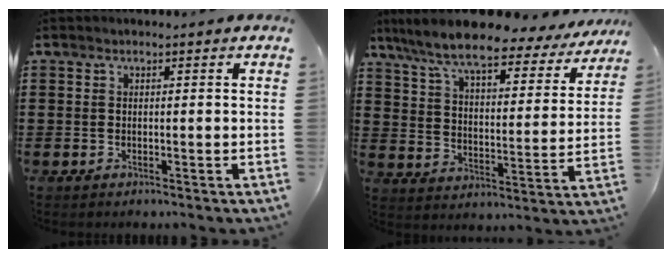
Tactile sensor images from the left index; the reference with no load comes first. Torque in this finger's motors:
{"motor_torque": [1.07, -1.07, 1.05, 0.21]}